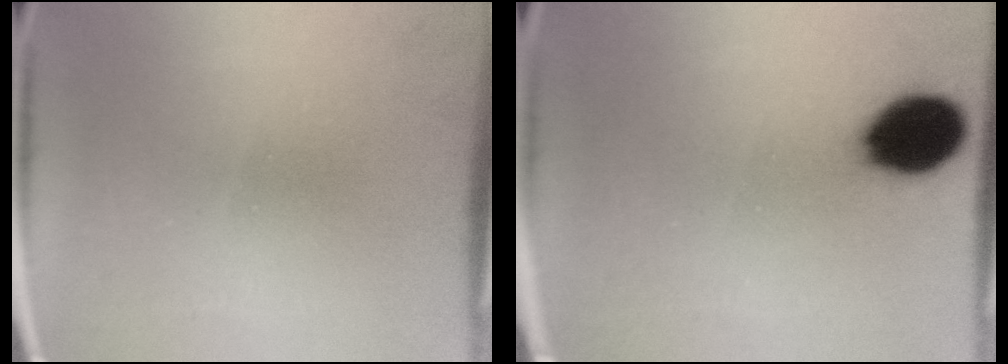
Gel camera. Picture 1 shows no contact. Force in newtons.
{"total": 11.8}